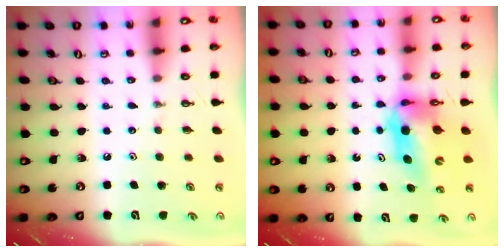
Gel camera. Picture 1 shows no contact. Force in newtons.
{"total": 8.2, "press": 8.1, "slide": 0.8}